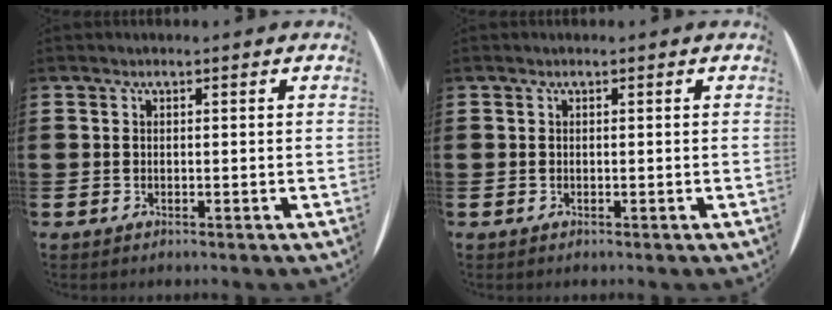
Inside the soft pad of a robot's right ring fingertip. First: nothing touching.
{"total": 0.0}